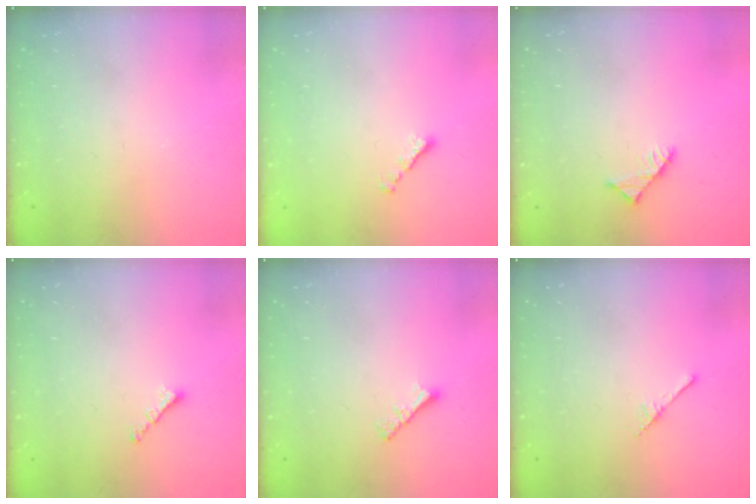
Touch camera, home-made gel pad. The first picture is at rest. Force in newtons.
{"total": 1.5, "press": 1.4, "slide": 0.5}
{"total": 2.9, "press": 2.9, "slide": 0.4}
{"total": 0.8, "press": 0.7, "slide": 0.4}
{"total": 2.2, "press": 2.1, "slide": 0.6}
{"total": 1.7, "press": 1.7, "slide": 0.1}